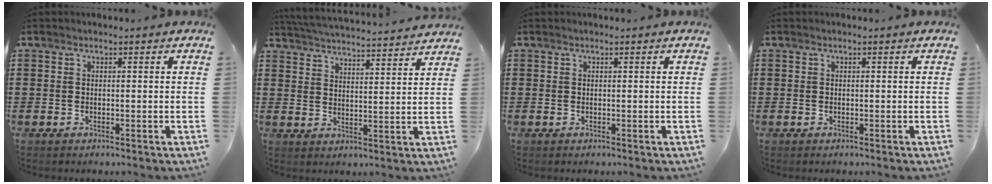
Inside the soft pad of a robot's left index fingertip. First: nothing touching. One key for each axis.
{"total": 4.5, "fx": 4.5, "fy": -0.5, "fz": 0.4, "tx": -0.029, "ty": -0.034, "tz": 0.076}
{"total": 0.0}
{"total": 0.0}